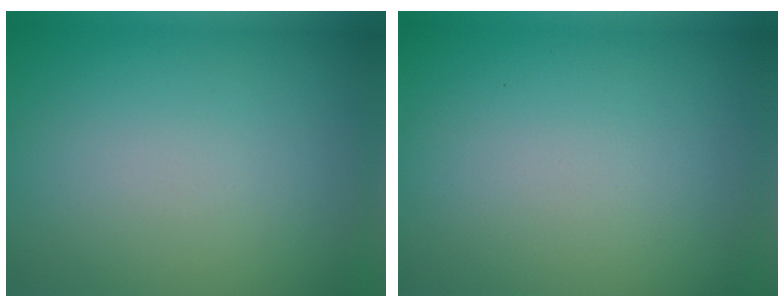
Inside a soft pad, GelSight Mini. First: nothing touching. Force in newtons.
{"total": 0.0}